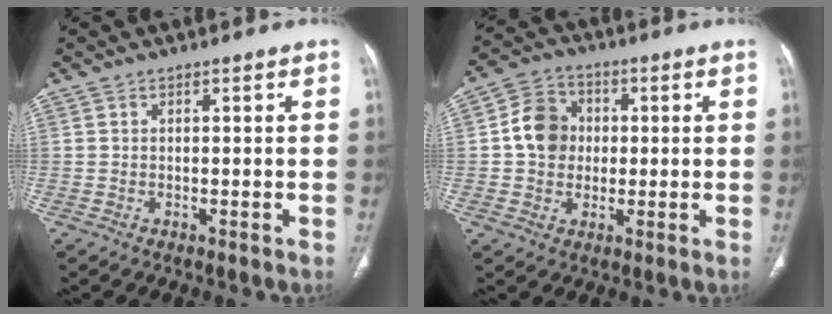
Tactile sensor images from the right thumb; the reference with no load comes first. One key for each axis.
{"total": 8.9, "fx": 0.5, "fy": 7.8, "fz": 4.4, "tx": -0.053, "ty": 0.014, "tz": -0.001}